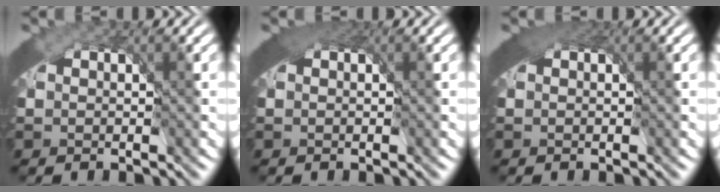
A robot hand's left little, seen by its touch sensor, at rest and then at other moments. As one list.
[{"total": 2.5, "force": [1.1, 1.4, 1.8], "torque": [-0.034, -0.008, 0.018]}, {"total": 2.4, "force": [1.0, 1.3, 1.7], "torque": [-0.031, -0.008, 0.018]}]